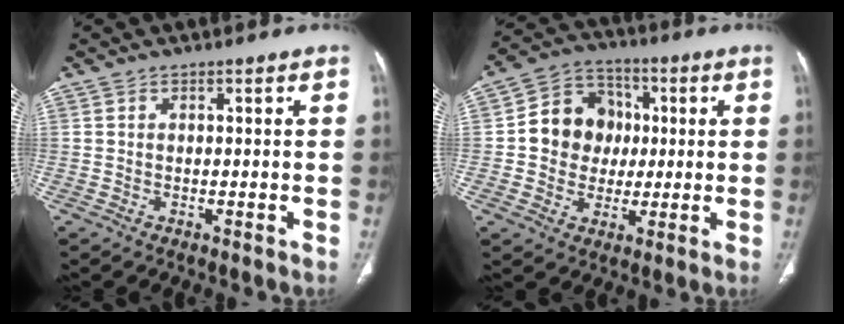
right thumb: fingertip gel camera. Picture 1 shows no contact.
{"total": 11.6, "force": [0.5, 10.4, 5.1], "torque": [-0.042, 0.018, 0.002]}